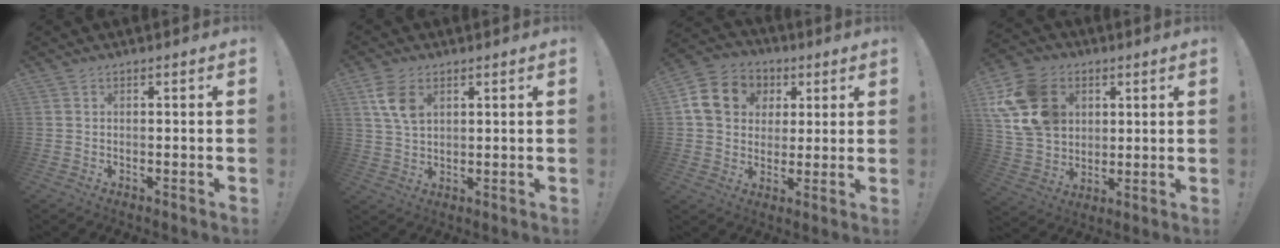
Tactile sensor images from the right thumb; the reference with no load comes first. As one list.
[{"total": 7.7, "force": [3.4, 4.5, 5.3], "torque": [-0.099, -0.008, 0.066]}, {"total": 13.7, "force": [3.9, 11.5, 6.3], "torque": [-0.092, -0.001, 0.083]}, {"total": 17.9, "force": [5.9, 14.2, 9.3], "torque": [-0.172, -0.015, 0.121]}]